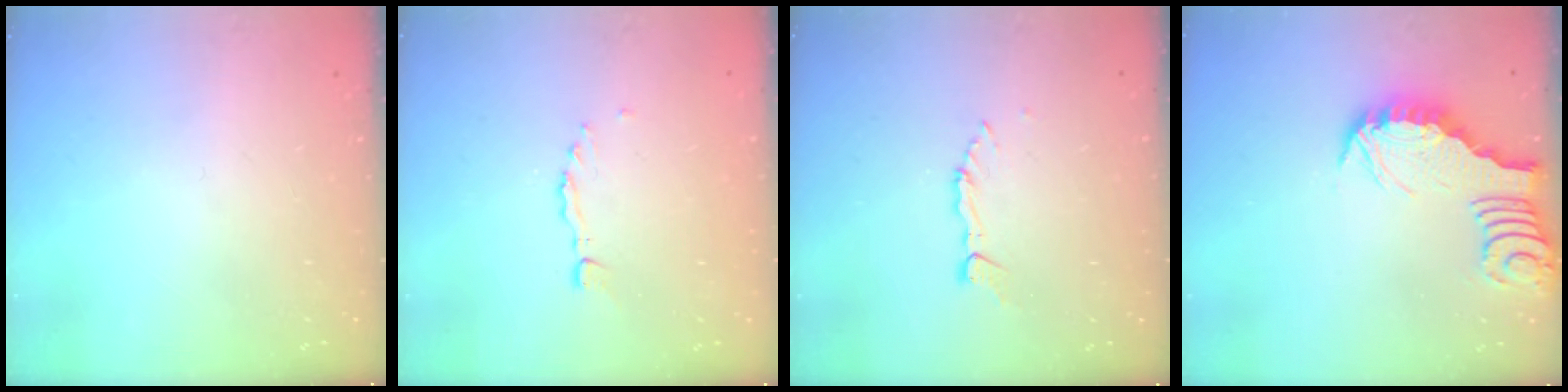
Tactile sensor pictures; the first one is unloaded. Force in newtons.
{"total": 0.0}
{"total": 4.9, "press": 4.9, "slide": 0.2}
{"total": 2.6, "press": 2.6, "slide": 0.2}